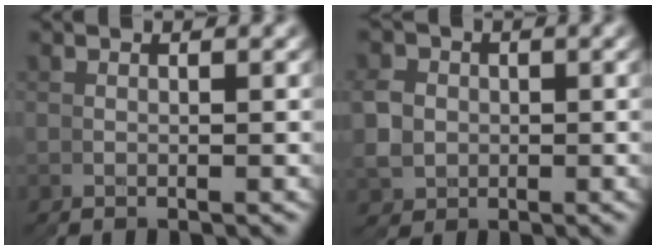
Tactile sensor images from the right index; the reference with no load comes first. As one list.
[{"total": 5.8, "force": [0.1, 5.8, 0.6], "torque": [-0.007, -0.023, 0.009]}]